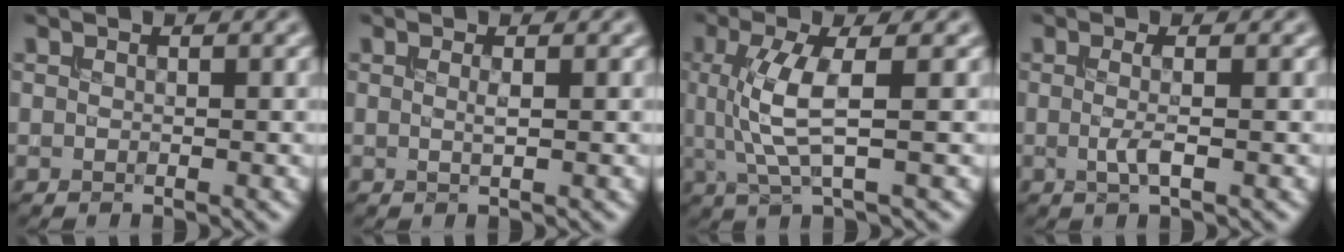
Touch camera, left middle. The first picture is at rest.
{"total": 0.7, "force": [0.1, 0.0, 0.7], "torque": [-0.012, 0.002, 0.001]}
{"total": 4.7, "force": [0.4, 1.0, 4.5], "torque": [-0.106, 0.000, 0.014]}
{"total": 1.7, "force": [-0.3, 0.2, 1.7], "torque": [-0.037, -0.001, -0.007]}